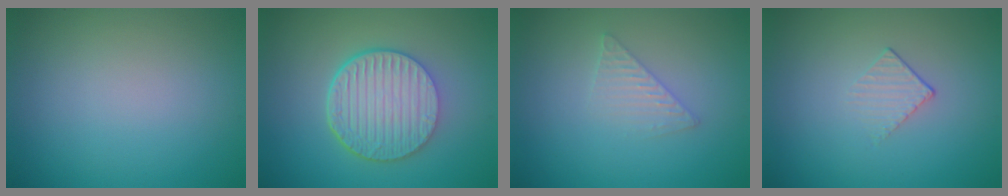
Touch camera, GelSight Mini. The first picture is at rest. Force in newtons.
{"total": 6.5, "press": 4.8, "slide": 4.5}
{"total": 1.6, "press": 1.6, "slide": 0.1}
{"total": 1.2, "press": 0.5, "slide": 1.1}